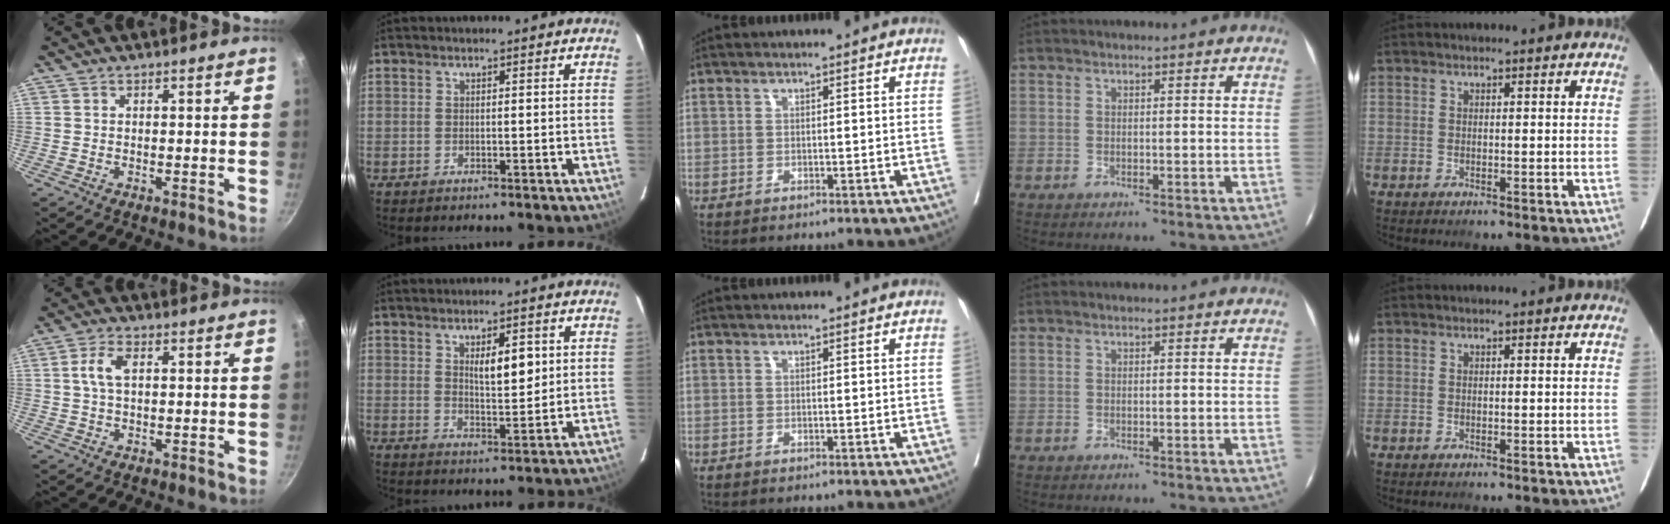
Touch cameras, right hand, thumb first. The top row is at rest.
{"thumb": {"total": 4.6, "force": [0.9, 2.4, 3.8], "torque": [-0.087, 0.009, 0.016]}, "index": {"total": 5.5, "force": [1.7, 1.9, 4.9], "torque": [-0.082, -0.002, 0.032]}}